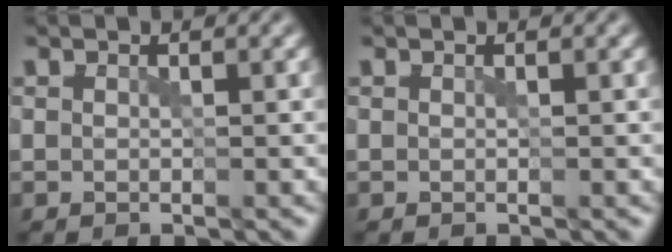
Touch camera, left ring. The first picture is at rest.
{"total": 0.0}